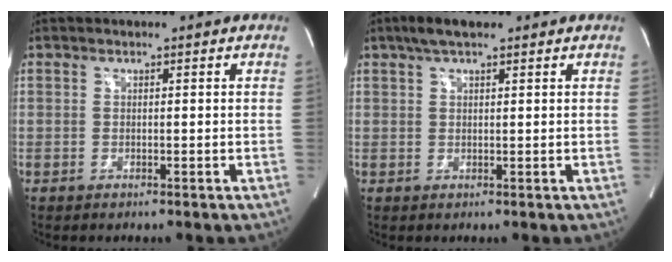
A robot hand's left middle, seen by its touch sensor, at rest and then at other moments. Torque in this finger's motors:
{"motor_torque": [0.03, 0.10, -0.14, -0.03]}